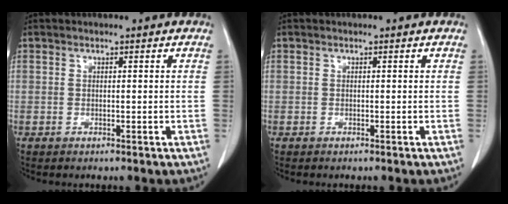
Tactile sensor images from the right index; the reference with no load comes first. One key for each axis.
{"total": 0.0}